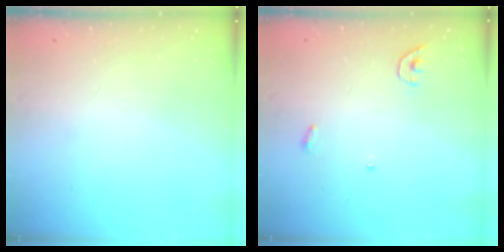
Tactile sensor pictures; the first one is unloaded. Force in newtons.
{"total": 4.3, "press": 4.3, "slide": 0.4}